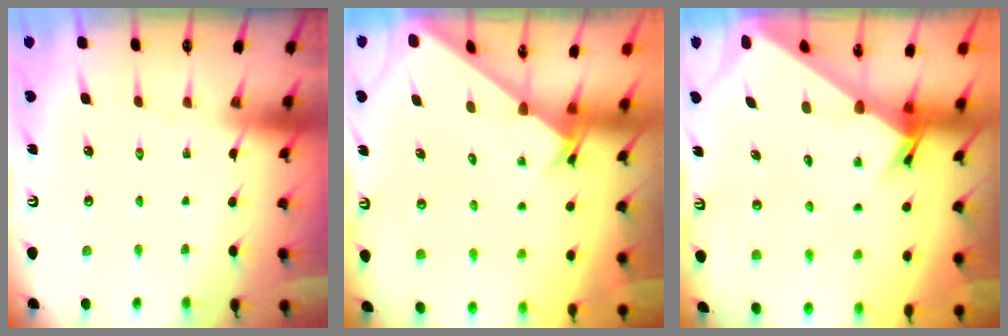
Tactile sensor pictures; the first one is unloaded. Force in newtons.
{"total": 2.6, "press": 2.6, "slide": 0.2}
{"total": 4.1, "press": 4.1, "slide": 0.3}